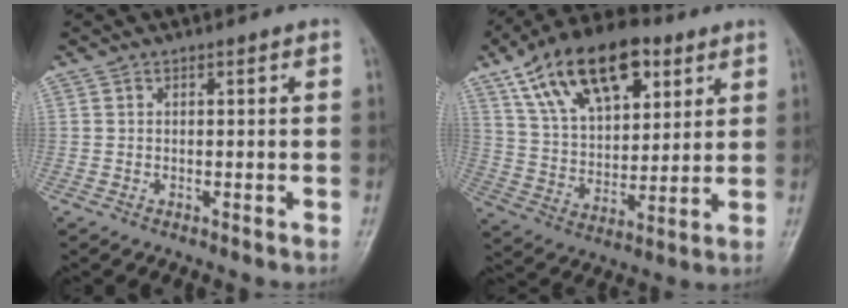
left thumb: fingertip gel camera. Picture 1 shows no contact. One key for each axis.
{"total": 20.5, "fx": 10.4, "fy": 11.1, "fz": 13.8, "tx": -0.204, "ty": -0.021, "tz": 0.182}